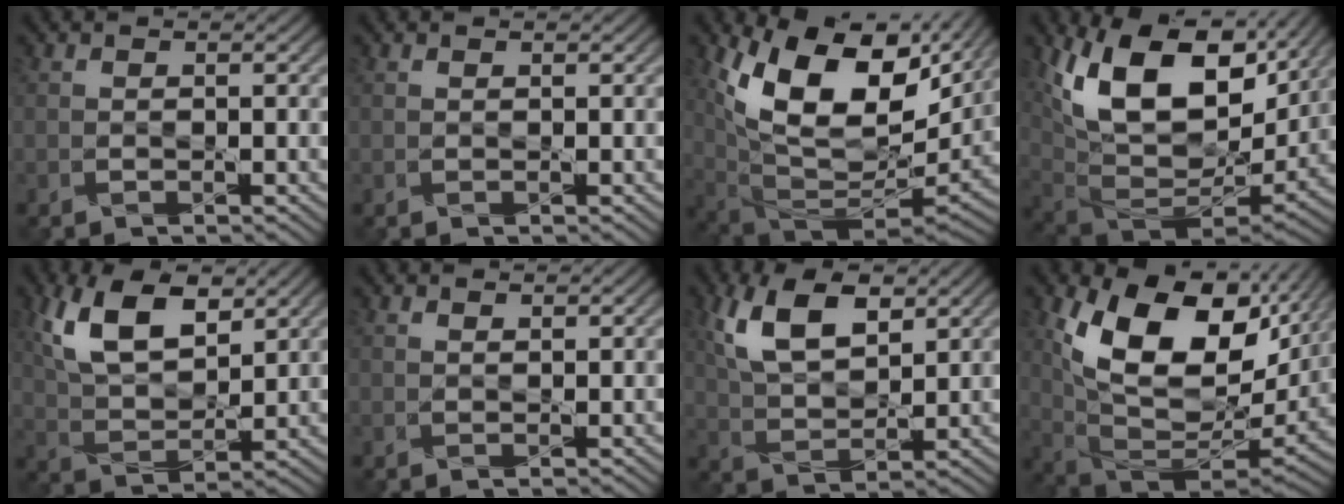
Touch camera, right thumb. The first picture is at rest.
{"total": 0.0}
{"total": 17.3, "force": [7.9, 9.2, 12.4], "torque": [-0.254, 0.014, 0.149]}
{"total": 18.4, "force": [7.8, 10.4, 13.0], "torque": [-0.255, 0.014, 0.145]}
{"total": 10.3, "force": [5.2, 5.0, 7.4], "torque": [-0.168, 0.010, 0.101]}
{"total": 0.8, "force": [0.7, 0.0, 0.2], "torque": [-0.006, 0.002, 0.013]}
{"total": 9.2, "force": [4.5, 4.4, 6.7], "torque": [-0.152, 0.010, 0.085]}
{"total": 17.5, "force": [6.1, 10.1, 12.9], "torque": [-0.240, -0.001, 0.116]}